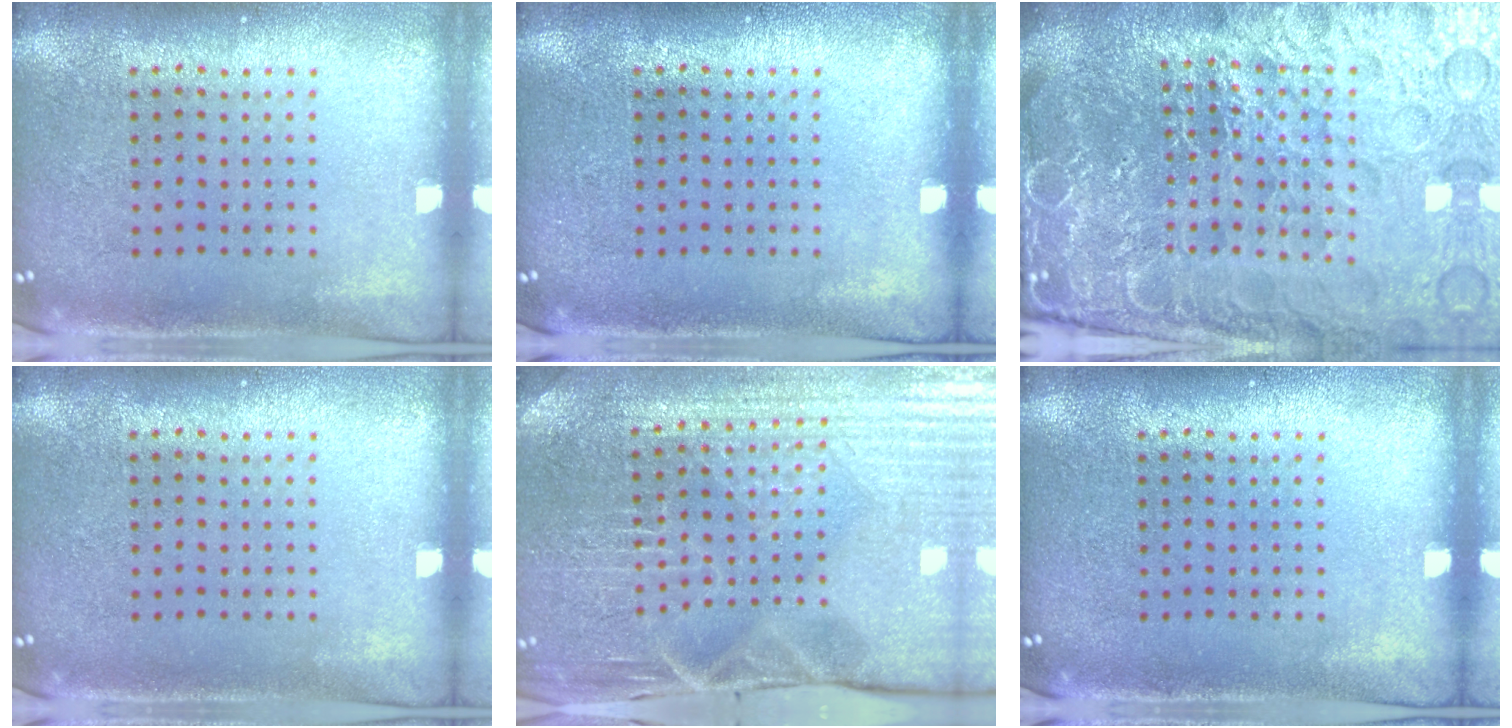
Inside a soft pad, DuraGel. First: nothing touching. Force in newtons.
{"total": 0.0}
{"total": 6.3, "press": 5.7, "slide": 2.8}
{"total": 0.0}
{"total": 4.0, "press": 4.0, "slide": 0.5}
{"total": 0.0}